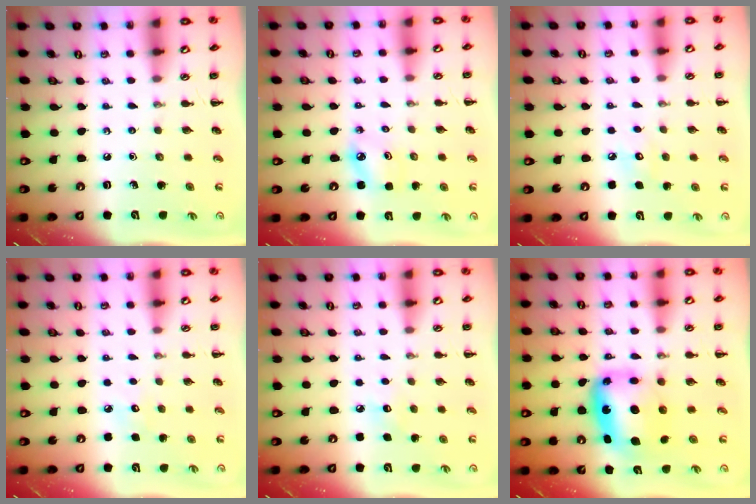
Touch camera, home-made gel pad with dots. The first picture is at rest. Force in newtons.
{"total": 3.4, "press": 3.3, "slide": 0.7}
{"total": 4.8, "press": 4.7, "slide": 1.3}
{"total": 4.7, "press": 4.5, "slide": 1.2}
{"total": 6.0, "press": 5.8, "slide": 1.4}
{"total": 9.3, "press": 9.0, "slide": 2.4}